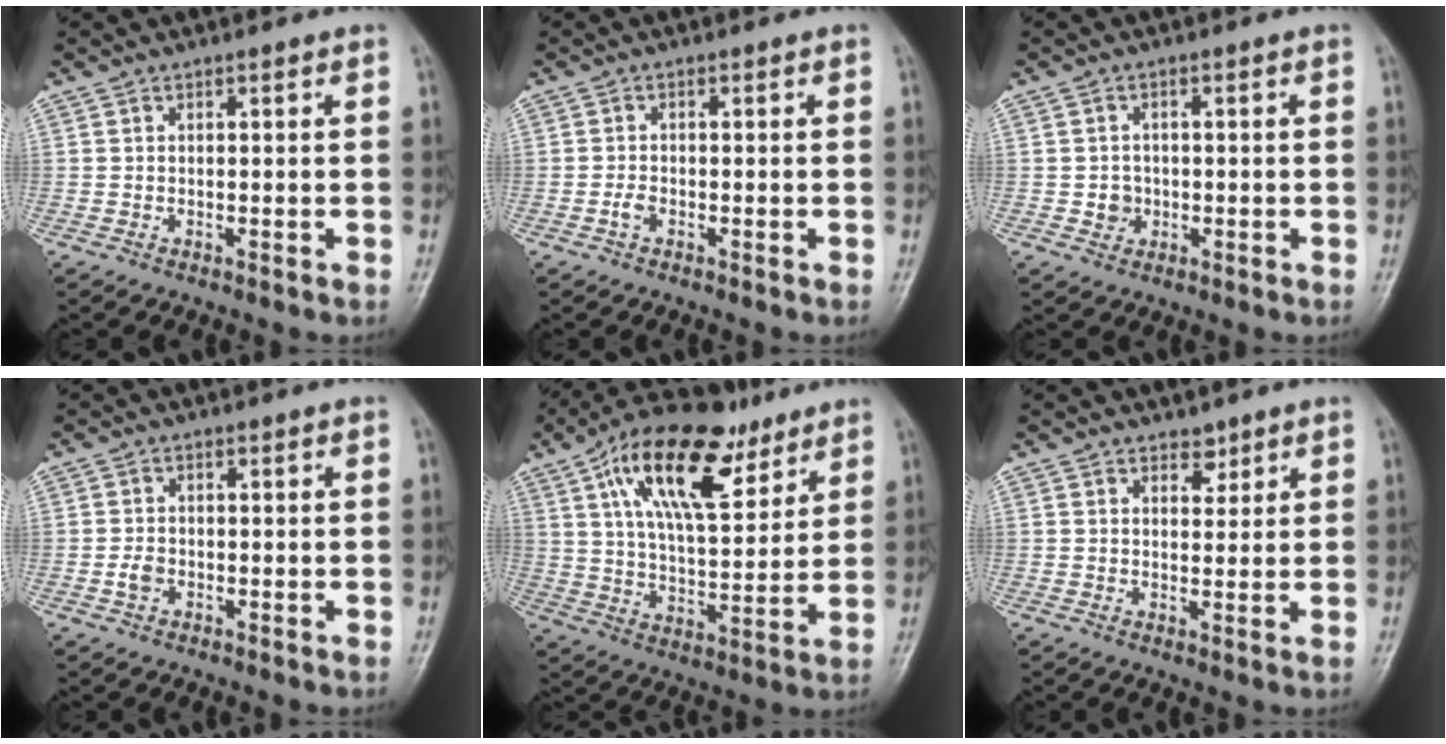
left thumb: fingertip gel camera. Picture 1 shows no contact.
{"total": 1.6, "force": [-0.8, 0.9, 1.0], "torque": [-0.023, 0.004, -0.018]}
{"total": 2.8, "force": [-0.5, 2.6, 0.9], "torque": [0.003, 0.006, -0.007]}
{"total": 2.2, "force": [-0.7, 1.6, 1.3], "torque": [-0.023, 0.006, -0.016]}
{"total": 20.1, "force": [10.6, 9.1, 14.4], "torque": [-0.210, -0.028, 0.182]}
{"total": 2.6, "force": [1.8, 1.6, 0.8], "torque": [0.006, -0.011, 0.026]}